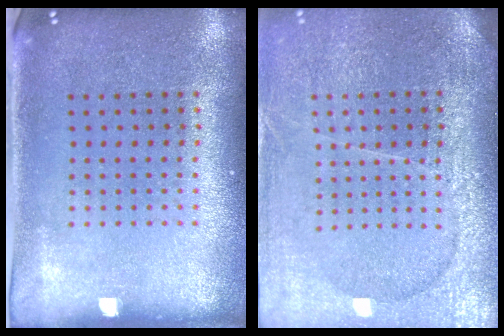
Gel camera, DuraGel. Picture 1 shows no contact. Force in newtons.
{"total": 3.8, "press": 3.4, "slide": 1.8}